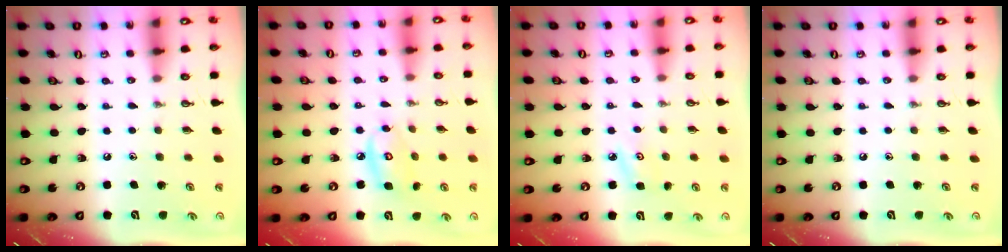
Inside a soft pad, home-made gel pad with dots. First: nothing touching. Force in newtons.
{"total": 7.3, "press": 7.3, "slide": 0.4}
{"total": 4.0, "press": 3.9, "slide": 0.3}
{"total": 0.0}